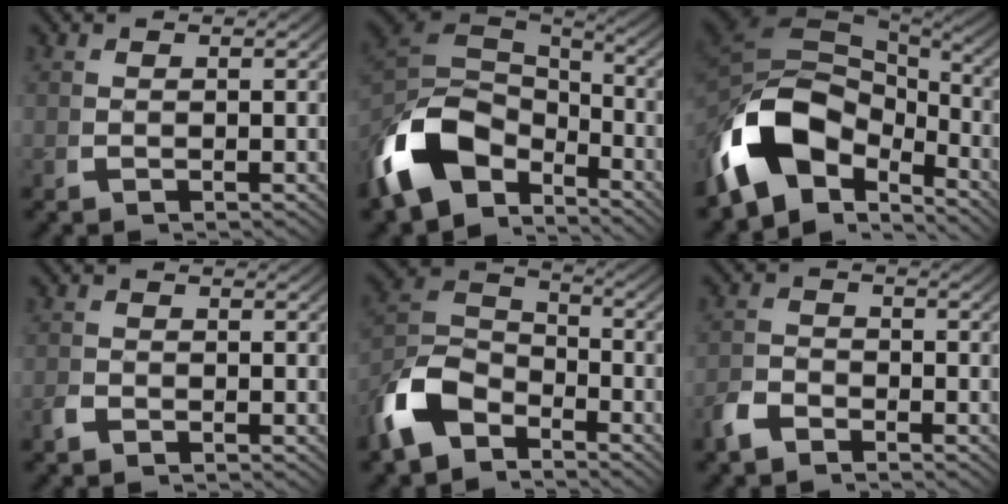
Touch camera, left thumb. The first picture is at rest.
{"total": 12.8, "force": [-2.6, 8.9, 8.9], "torque": [-0.214, -0.042, -0.030]}
{"total": 17.4, "force": [-1.9, 12.0, 12.4], "torque": [-0.271, -0.044, -0.016]}
{"total": 0.9, "force": [-0.7, 0.5, 0.1], "torque": [-0.003, -0.004, -0.016]}
{"total": 7.9, "force": [-2.8, 5.6, 4.7], "torque": [-0.103, -0.018, -0.050]}
{"total": 2.4, "force": [-1.9, 1.3, 0.5], "torque": [-0.009, -0.008, -0.038]}